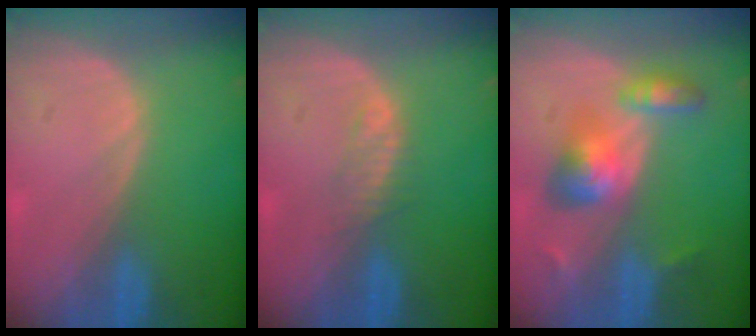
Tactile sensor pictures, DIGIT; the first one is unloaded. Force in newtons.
{"total": 1.8, "press": 1.8, "slide": 0.1}
{"total": 6.2, "press": 6.0, "slide": 1.5}